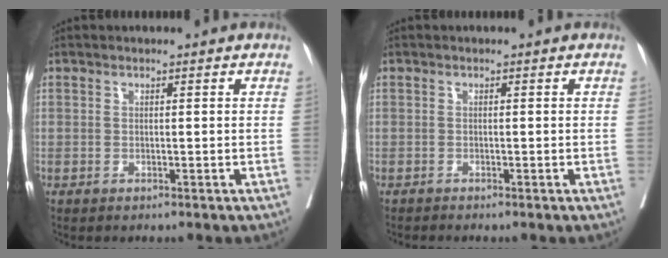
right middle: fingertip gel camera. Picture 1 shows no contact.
{"total": 0.5, "force": [-0.5, -0.2, 0.0], "torque": [-0.004, -0.003, -0.012]}